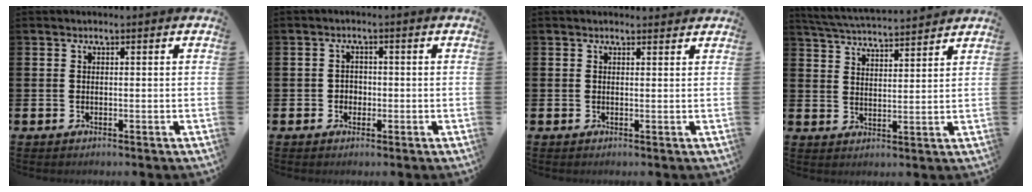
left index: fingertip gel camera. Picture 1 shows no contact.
{"total": 1.6, "force": [-0.4, 1.5, 0.4], "torque": [-0.004, 0.003, -0.013]}
{"total": 0.9, "force": [0.8, 0.2, 0.2], "torque": [0.008, -0.002, 0.013]}
{"total": 4.8, "force": [4.7, 0.1, 0.5], "torque": [-0.035, -0.031, 0.084]}